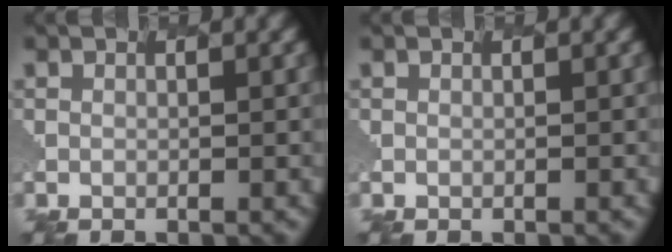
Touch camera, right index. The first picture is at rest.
{"total": 0.0}